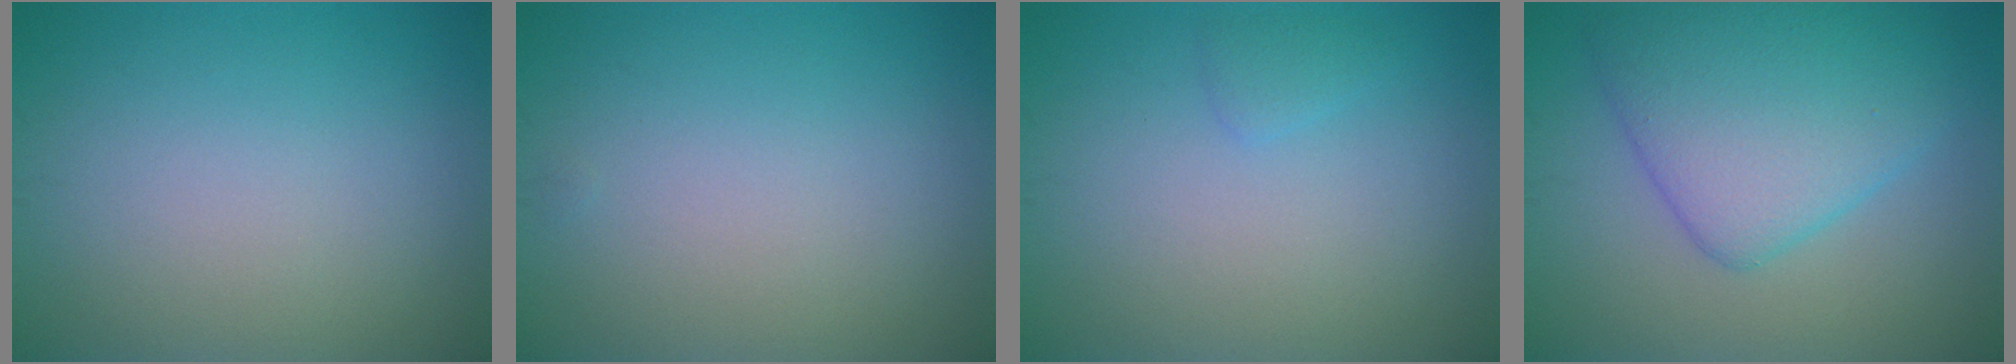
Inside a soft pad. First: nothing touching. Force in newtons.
{"total": 0.0}
{"total": 0.9, "press": 0.9, "slide": 0.0}
{"total": 7.0, "press": 7.0, "slide": 0.4}